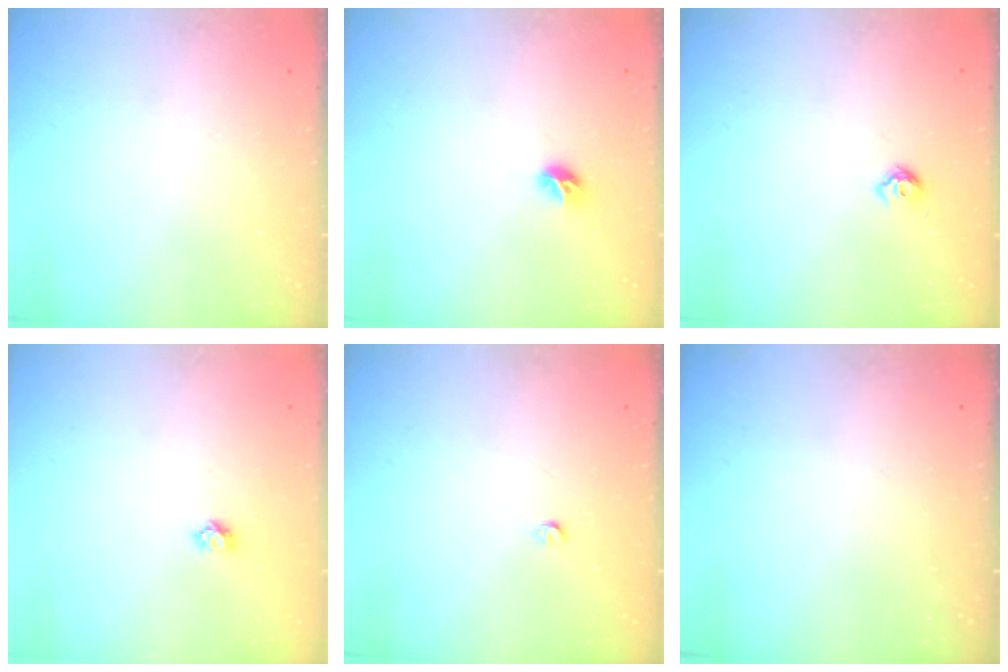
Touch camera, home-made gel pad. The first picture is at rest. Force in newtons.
{"total": 5.4, "press": 5.4, "slide": 0.5}
{"total": 5.6, "press": 5.5, "slide": 1.0}
{"total": 3.7, "press": 3.7, "slide": 0.4}
{"total": 2.8, "press": 2.8, "slide": 0.5}
{"total": 0.0}